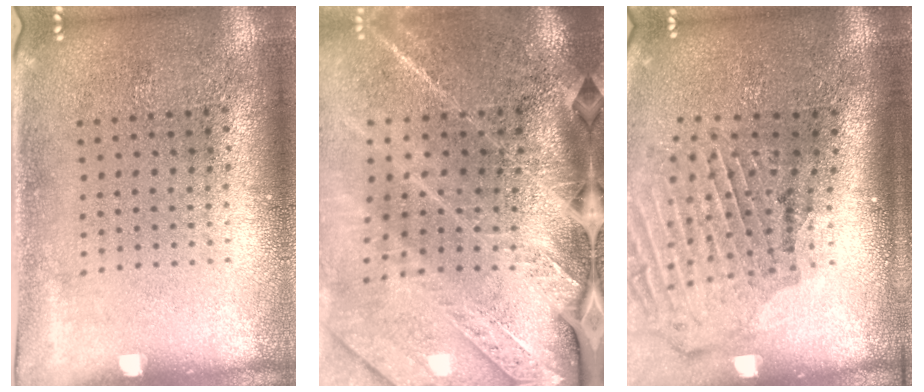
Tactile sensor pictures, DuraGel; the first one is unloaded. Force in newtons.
{"total": 3.9, "press": 3.3, "slide": 2.1}
{"total": 2.1, "press": 1.9, "slide": 0.8}